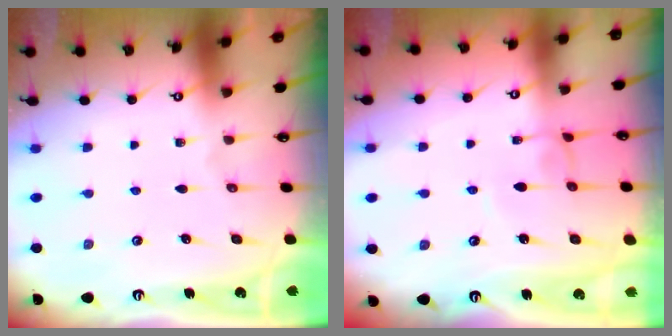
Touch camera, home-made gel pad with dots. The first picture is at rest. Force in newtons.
{"total": 1.5, "press": 1.4, "slide": 0.3}